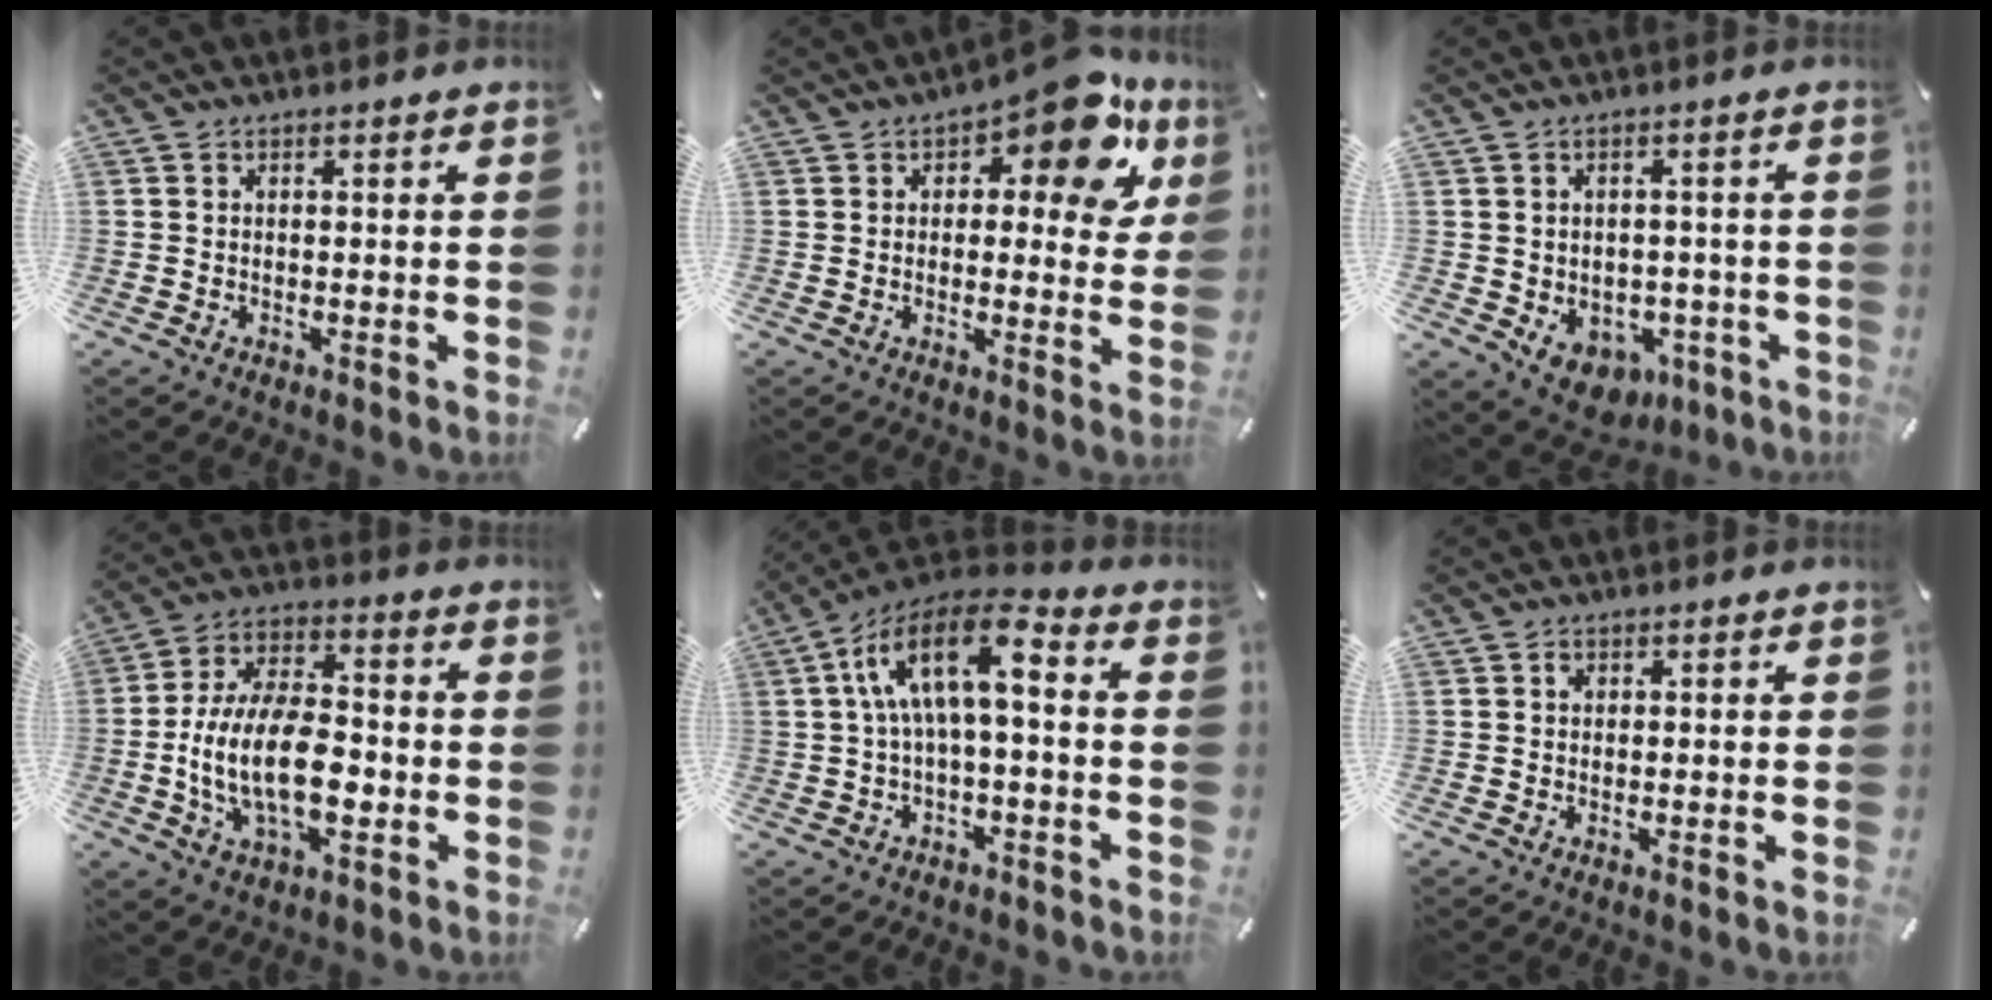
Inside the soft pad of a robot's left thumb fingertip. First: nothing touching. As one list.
[{"total": 14.0, "force": [7.9, 5.9, 9.9], "torque": [-0.125, -0.046, 0.129]}, {"total": 6.1, "force": [-1.7, 5.3, 2.5], "torque": [-0.037, 0.009, -0.023]}, {"total": 17.1, "force": [-3.8, 9.8, 13.5], "torque": [-0.272, 0.005, -0.067]}, {"total": 14.0, "force": [2.0, 6.2, 12.4], "torque": [-0.233, -0.007, 0.032]}, {"total": 1.0, "force": [0.2, 0.9, 0.4], "torque": [0.000, 0.000, 0.003]}]